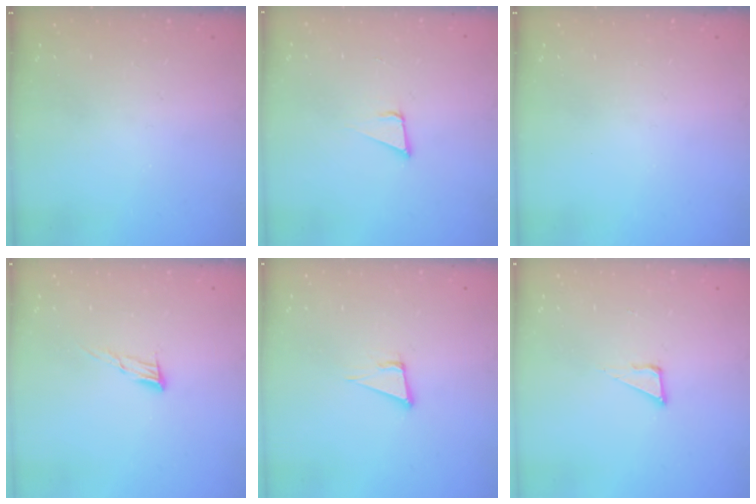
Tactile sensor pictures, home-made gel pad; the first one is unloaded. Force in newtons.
{"total": 3.7, "press": 3.1, "slide": 2.1}
{"total": 0.0}
{"total": 7.3, "press": 7.2, "slide": 1.2}
{"total": 5.4, "press": 4.4, "slide": 3.1}
{"total": 4.8, "press": 4.8, "slide": 0.4}